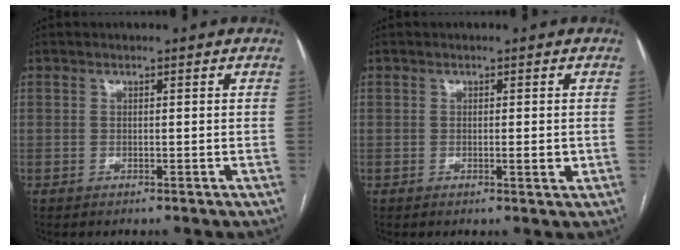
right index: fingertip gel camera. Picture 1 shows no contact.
{"total": 1.6, "force": [-0.2, 0.3, 1.5], "torque": [-0.022, -0.002, -0.002]}